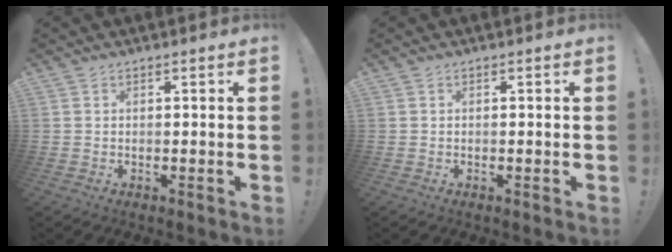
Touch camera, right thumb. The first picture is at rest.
{"total": 0.0}